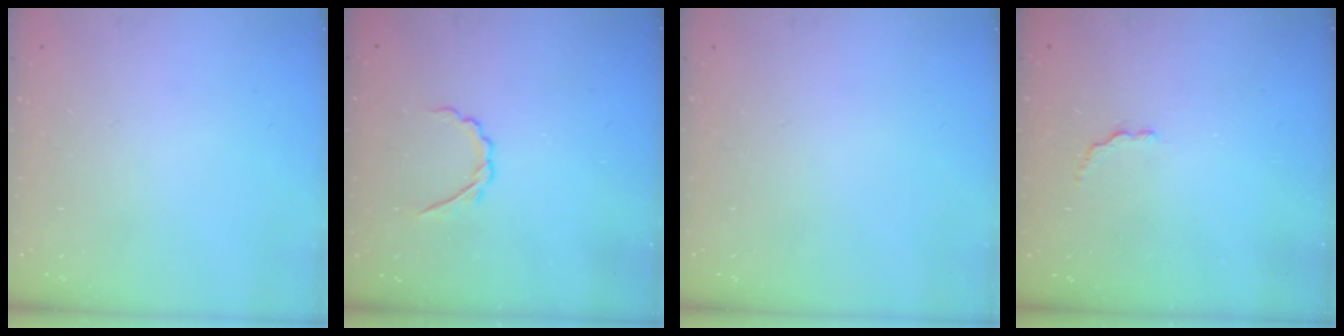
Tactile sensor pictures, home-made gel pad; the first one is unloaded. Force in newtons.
{"total": 2.6, "press": 2.5, "slide": 0.8}
{"total": 0.0}
{"total": 2.6, "press": 2.5, "slide": 0.9}